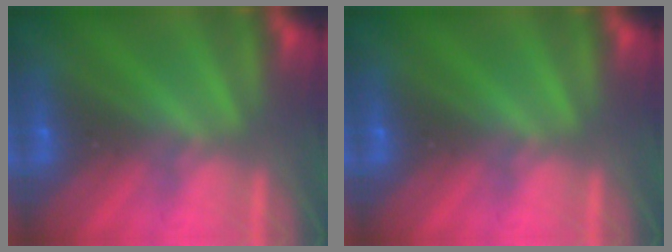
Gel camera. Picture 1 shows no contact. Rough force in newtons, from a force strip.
{"total": 0.0}